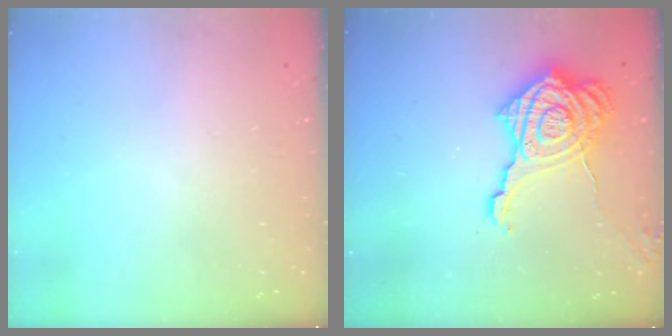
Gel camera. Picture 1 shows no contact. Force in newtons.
{"total": 20.6, "press": 20.5, "slide": 1.8}